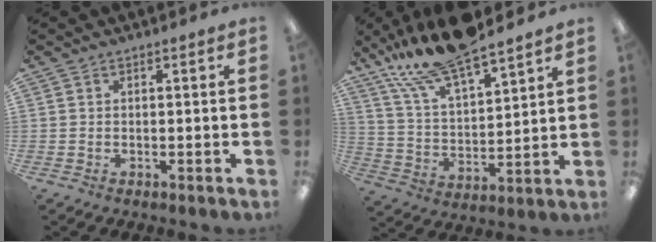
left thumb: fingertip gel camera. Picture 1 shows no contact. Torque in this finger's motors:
{"motor_torque": [1.08, -0.40, 1.59, -1.18, 0.40]}